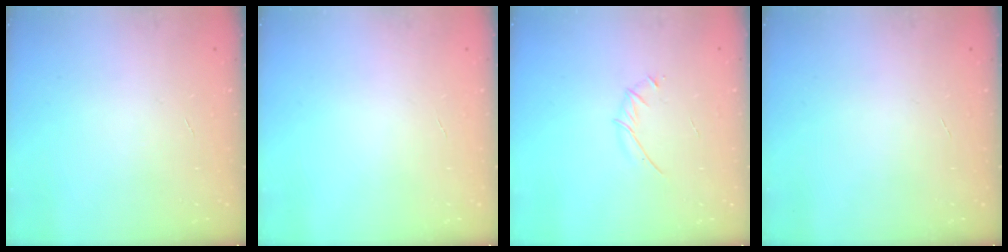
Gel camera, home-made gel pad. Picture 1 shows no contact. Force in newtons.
{"total": 0.0}
{"total": 3.6, "press": 3.5, "slide": 1.0}
{"total": 0.0}